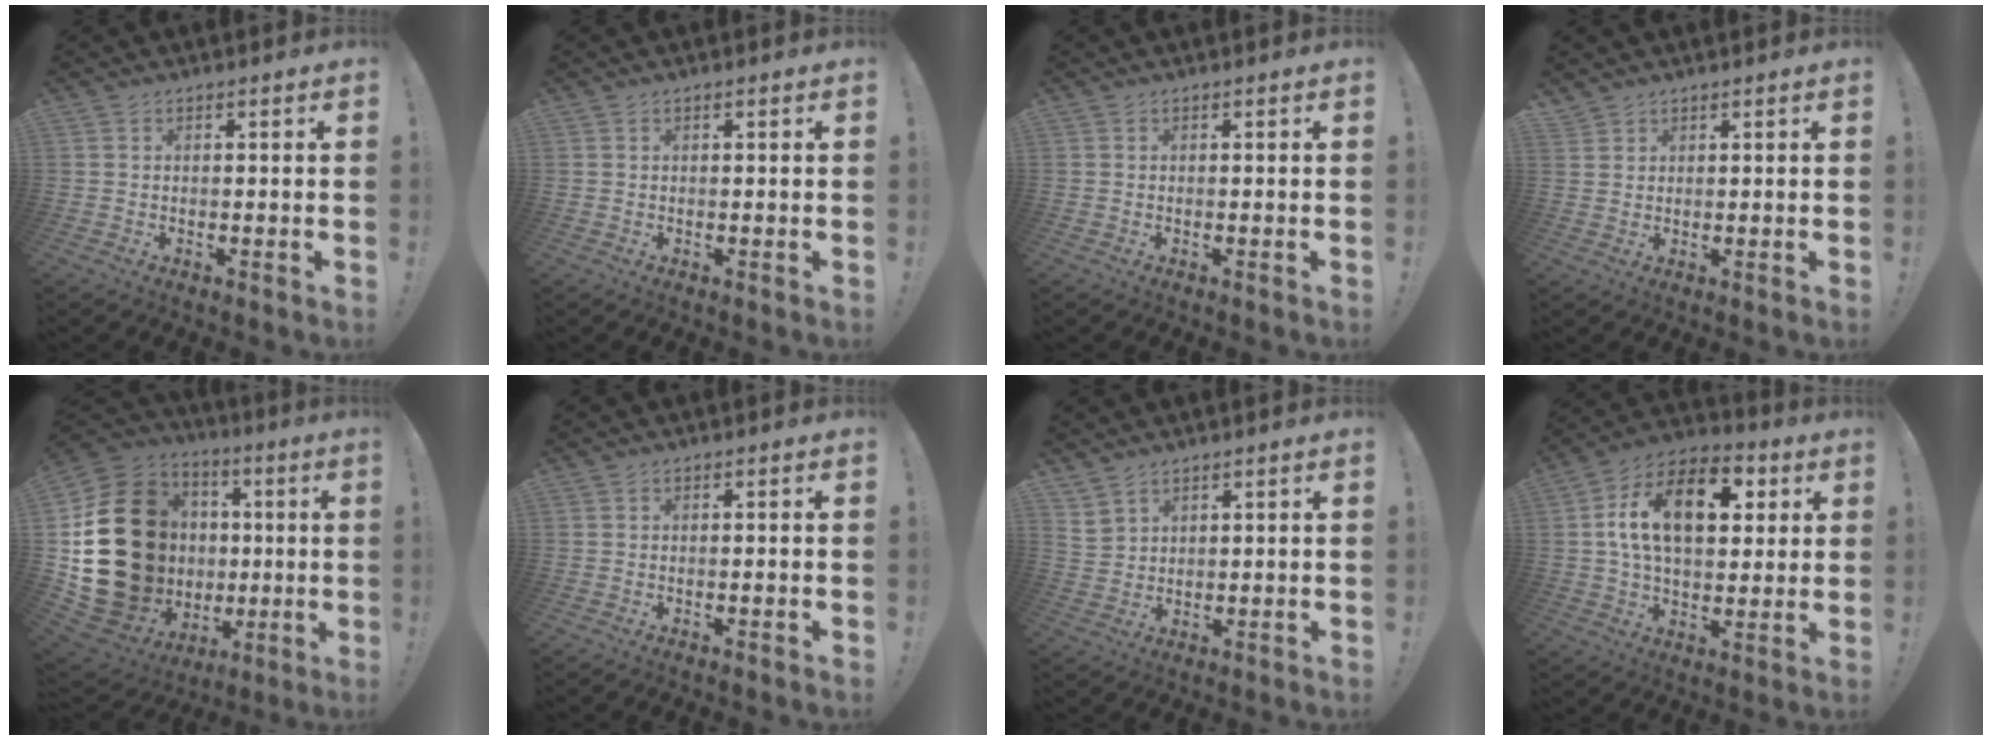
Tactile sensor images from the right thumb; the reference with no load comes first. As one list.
[{"total": 0.0}, {"total": 0.0}, {"total": 3.0, "force": [2.5, 1.6, -0.1], "torque": [0.011, -0.015, 0.045]}, {"total": 28.4, "force": [1.8, 23.3, 16.1], "torque": [-0.302, -0.007, 0.102]}, {"total": 0.8, "force": [-0.5, -0.5, 0.4], "torque": [-0.007, -0.002, -0.009]}, {"total": 4.1, "force": [3.3, 2.3, 0.5], "torque": [-0.005, -0.018, 0.063]}, {"total": 18.9, "force": [4.9, 11.1, 14.4], "torque": [-0.238, 0.001, 0.080]}]